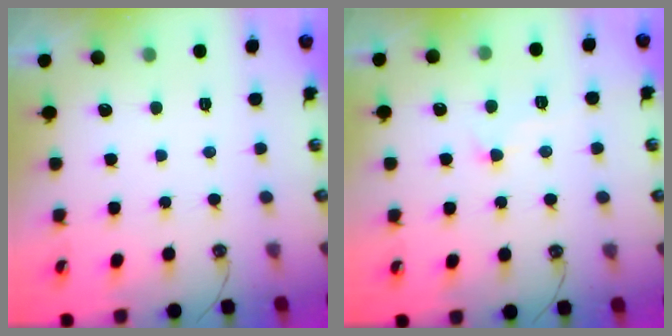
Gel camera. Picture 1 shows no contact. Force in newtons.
{"total": 1.6, "press": 1.4, "slide": 0.7}